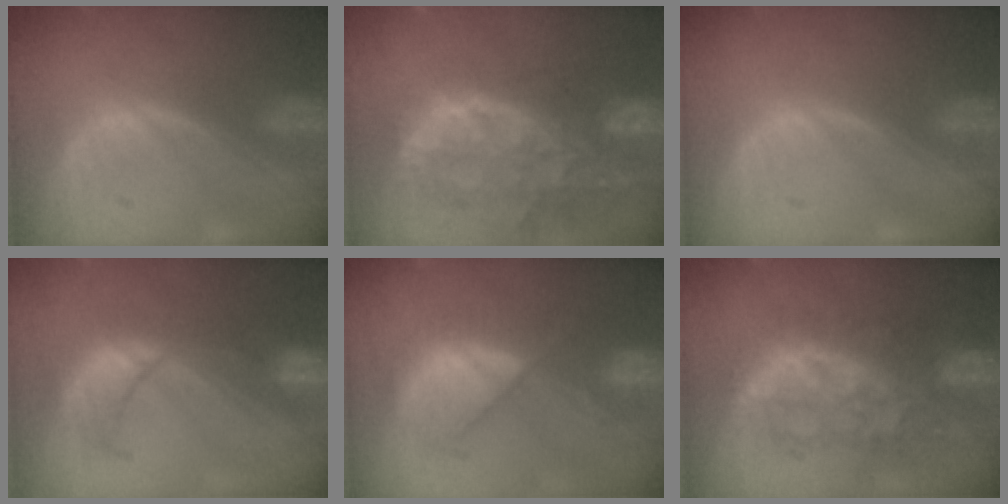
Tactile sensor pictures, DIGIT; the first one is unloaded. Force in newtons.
{"total": 13.6, "press": 11.0, "slide": 7.9}
{"total": 0.0}
{"total": 7.8, "press": 7.7, "slide": 1.6}
{"total": 8.4, "press": 8.4, "slide": 0.6}
{"total": 8.9, "press": 8.9, "slide": 0.5}